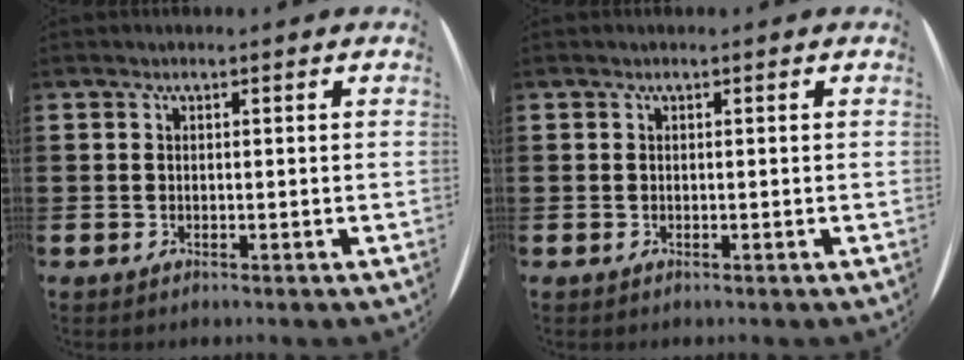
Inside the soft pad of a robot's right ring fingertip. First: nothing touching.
{"total": 0.0}